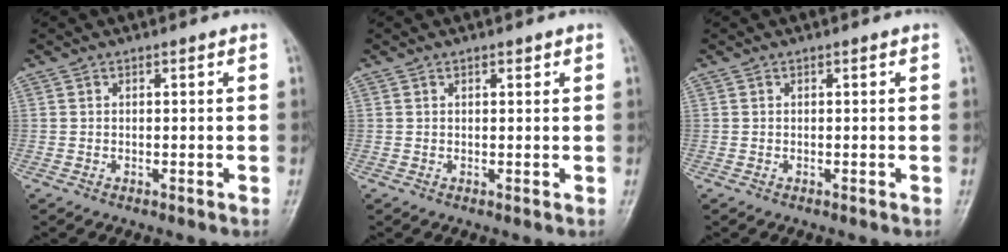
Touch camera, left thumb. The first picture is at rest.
{"total": 0.8, "force": [0.5, 0.3, 0.5], "torque": [-0.002, 0.000, 0.005]}
{"total": 0.0}